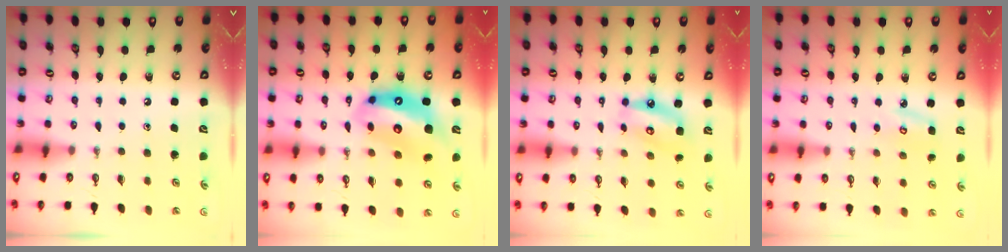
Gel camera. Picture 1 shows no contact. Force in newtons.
{"total": 15.5, "press": 15.4, "slide": 1.4}
{"total": 8.6, "press": 8.6, "slide": 0.9}
{"total": 5.4, "press": 5.4, "slide": 0.5}